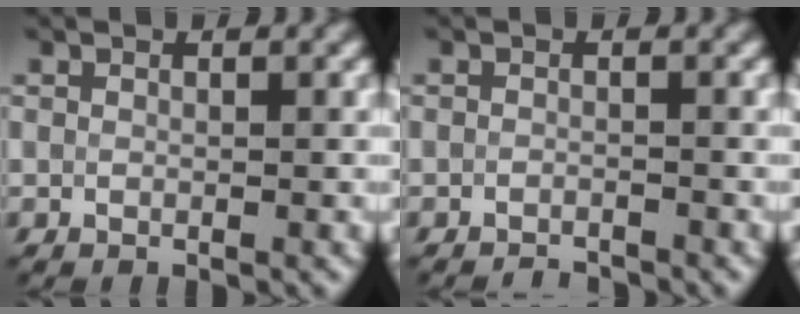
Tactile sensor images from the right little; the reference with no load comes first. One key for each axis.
{"total": 1.2, "fx": -1.2, "fy": 0.1, "fz": 0.2, "tx": 0.002, "ty": -0.002, "tz": -0.024}